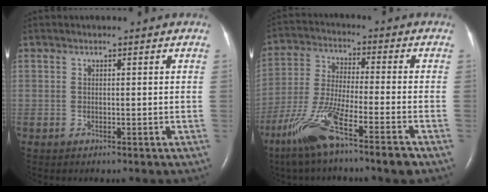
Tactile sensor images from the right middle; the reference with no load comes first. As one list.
[{"total": 12.3, "force": [-7.7, 0.3, 9.5], "torque": [-0.201, -0.028, -0.149]}]